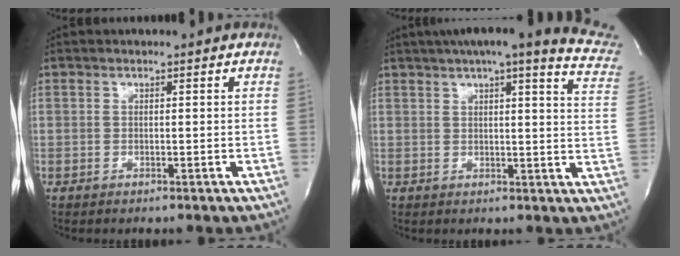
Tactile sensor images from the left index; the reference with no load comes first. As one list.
[{"total": 21.6, "force": [18.1, 2.2, 11.6], "torque": [-0.157, -0.022, 0.197]}]